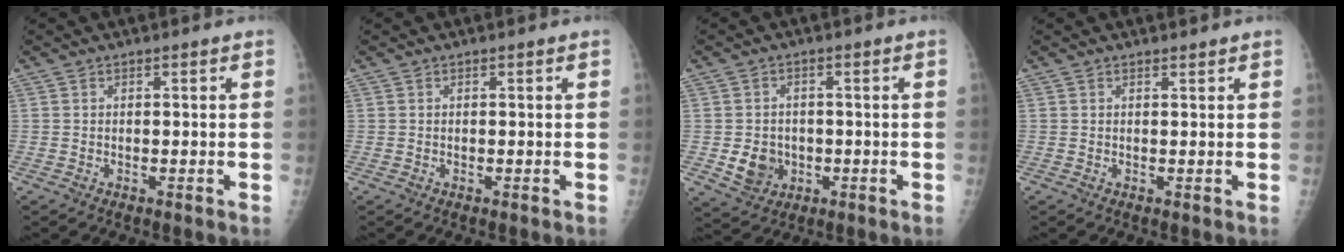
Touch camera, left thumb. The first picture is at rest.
{"total": 0.0}
{"total": 5.8, "force": [-1.0, 5.1, 2.6], "torque": [-0.022, 0.004, -0.007]}
{"total": 0.6, "force": [0.6, 0.1, 0.1], "torque": [-0.003, -0.005, 0.009]}